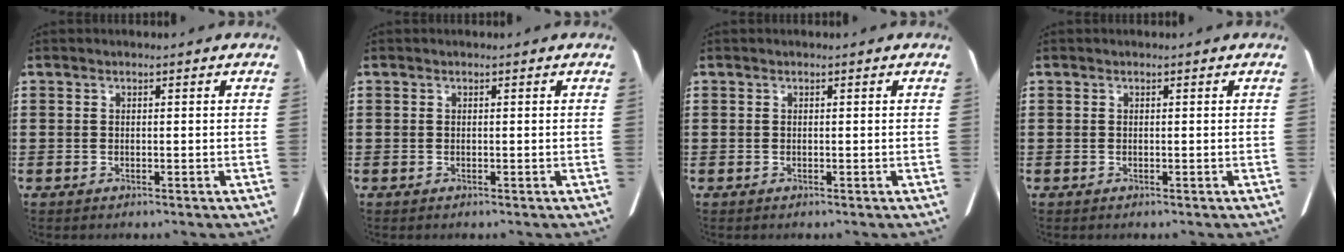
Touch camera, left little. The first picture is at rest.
{"total": 0.0}
{"total": 0.0}
{"total": 0.0}